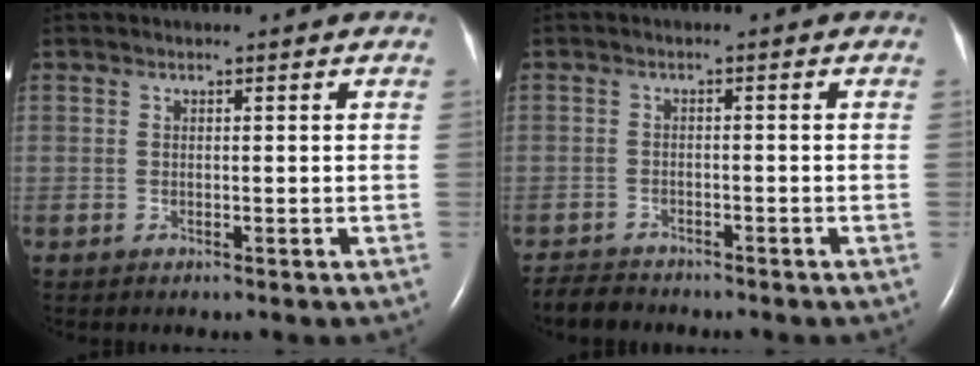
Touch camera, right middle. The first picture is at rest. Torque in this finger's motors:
{"motor_torque": [0.07, -0.08, -0.03, -0.01]}